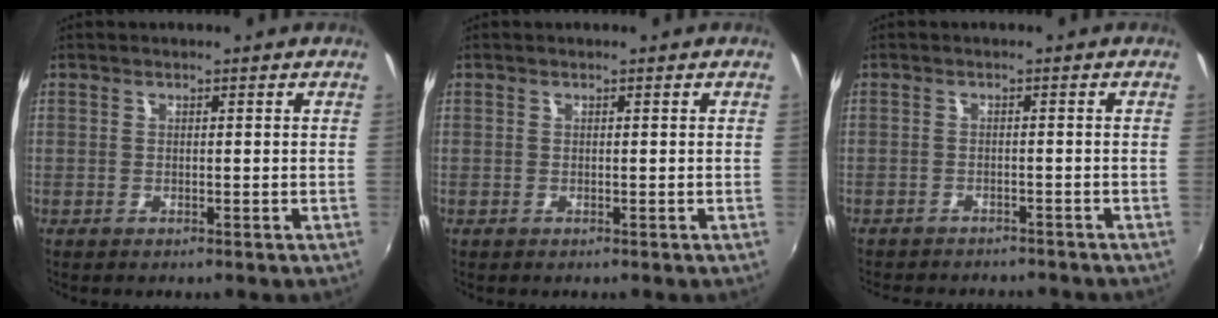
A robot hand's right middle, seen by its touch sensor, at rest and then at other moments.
{"total": 0.0}
{"total": 7.6, "force": [-6.9, 2.0, 2.4], "torque": [-0.061, -0.014, -0.097]}